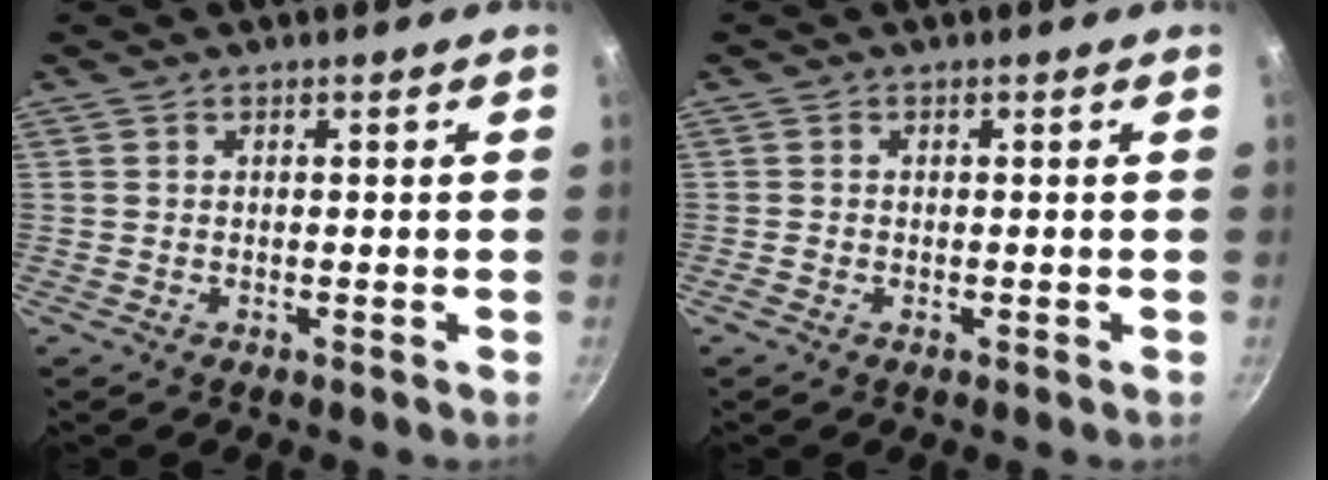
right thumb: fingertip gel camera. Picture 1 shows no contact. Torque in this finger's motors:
{"motor_torque": [-0.25, -0.48, 0.25, -0.06, -0.03]}